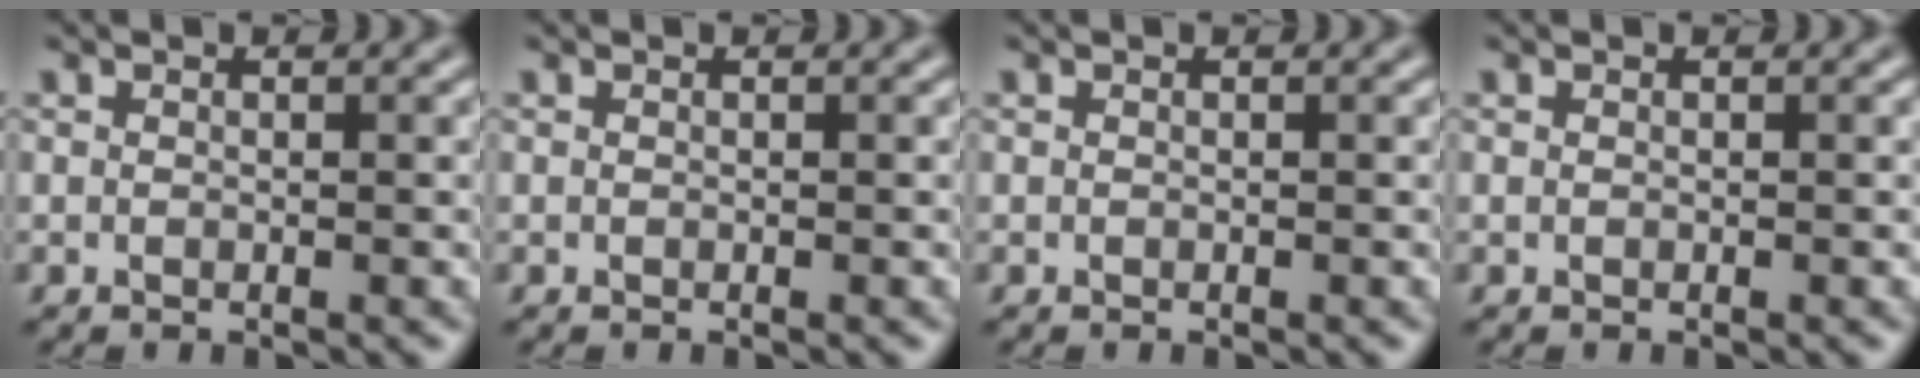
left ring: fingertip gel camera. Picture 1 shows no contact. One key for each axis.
{"total": 0.0}
{"total": 0.0}
{"total": 0.0}